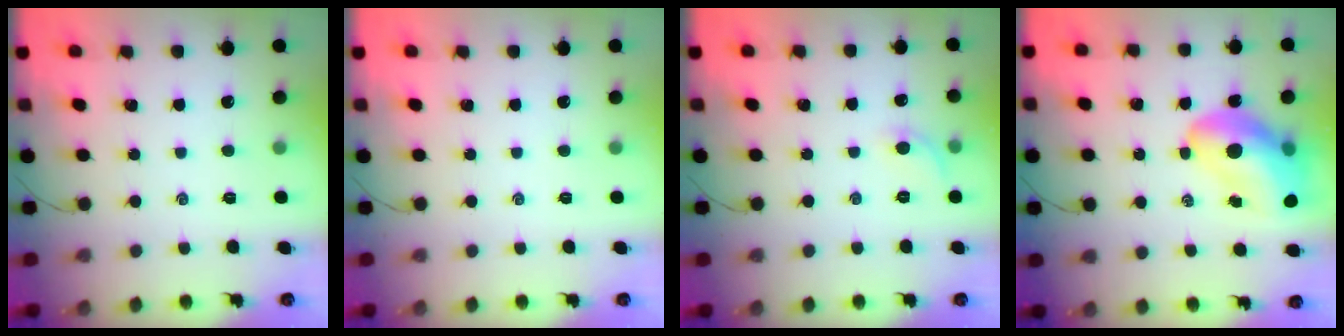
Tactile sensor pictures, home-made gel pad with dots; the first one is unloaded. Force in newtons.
{"total": 0.0}
{"total": 4.9, "press": 4.7, "slide": 1.5}
{"total": 15.4, "press": 14.7, "slide": 4.4}